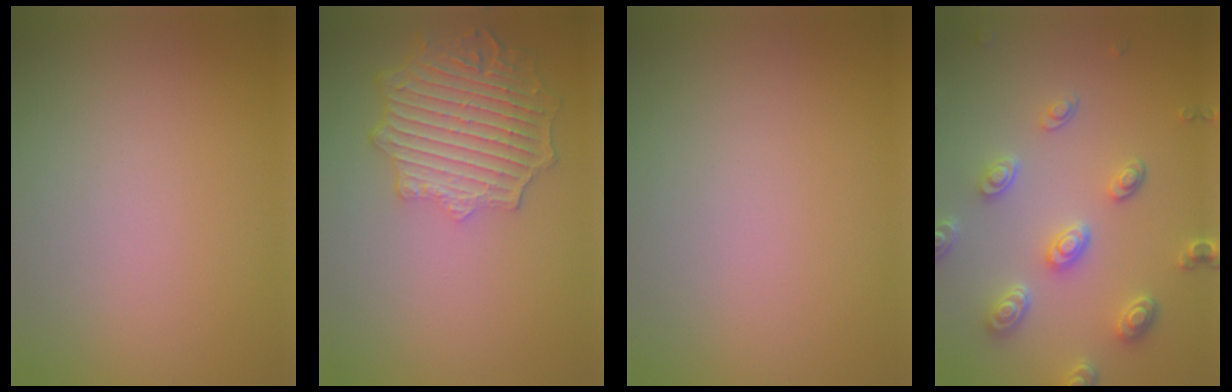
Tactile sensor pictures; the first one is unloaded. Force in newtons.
{"total": 6.3, "press": 5.2, "slide": 3.6}
{"total": 0.0}
{"total": 4.8, "press": 3.7, "slide": 3.1}